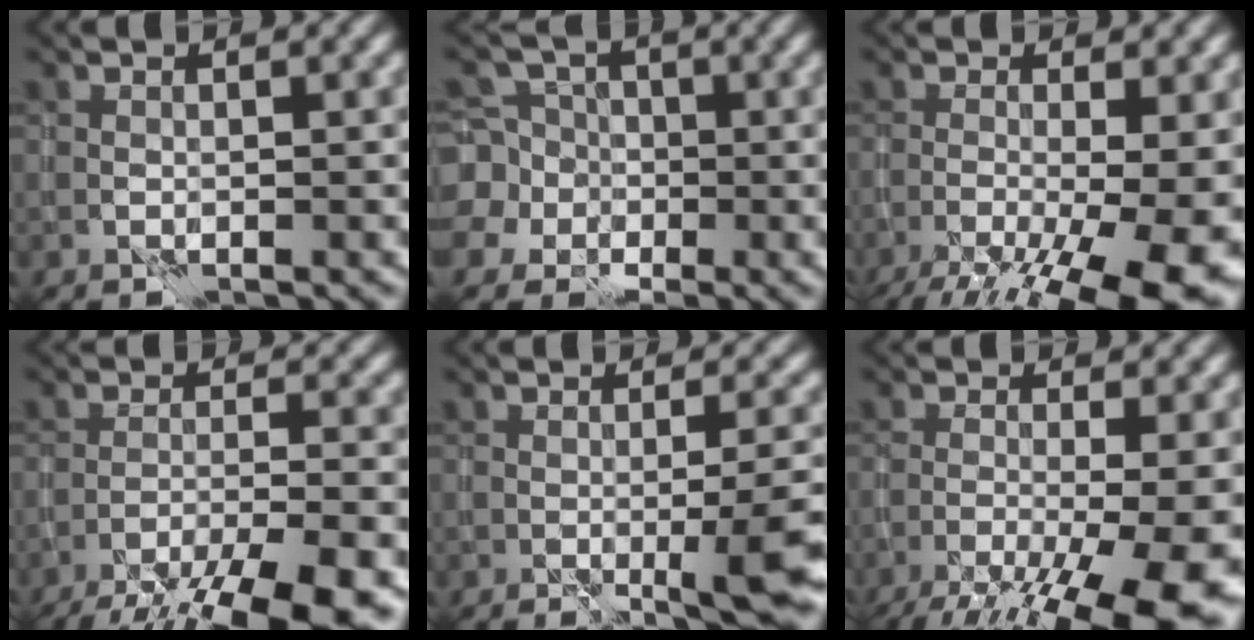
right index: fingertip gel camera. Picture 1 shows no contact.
{"total": 7.7, "force": [-0.2, 7.3, 2.2], "torque": [-0.056, 0.015, -0.043]}
{"total": 13.3, "force": [-6.1, 4.1, 11.1], "torque": [-0.164, -0.014, -0.087]}
{"total": 10.2, "force": [-7.9, 1.6, 6.4], "torque": [-0.094, -0.013, -0.119]}
{"total": 5.3, "force": [-1.4, 1.0, 5.1], "torque": [-0.068, 0.001, -0.020]}
{"total": 12.1, "force": [-6.1, 3.1, 10.0], "torque": [-0.142, -0.008, -0.092]}